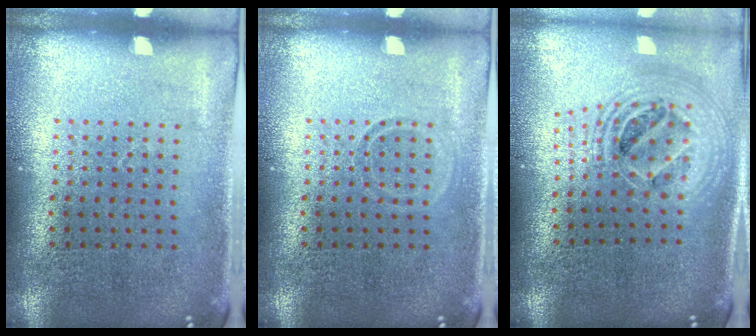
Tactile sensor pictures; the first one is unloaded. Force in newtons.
{"total": 0.8, "press": 0.8, "slide": 0.3}
{"total": 2.2, "press": 1.7, "slide": 1.4}